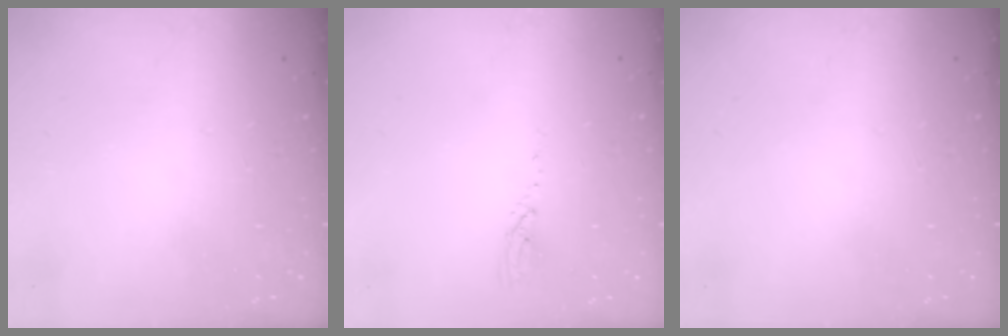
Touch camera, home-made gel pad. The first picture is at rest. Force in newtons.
{"total": 3.0, "press": 2.9, "slide": 0.3}
{"total": 0.0}